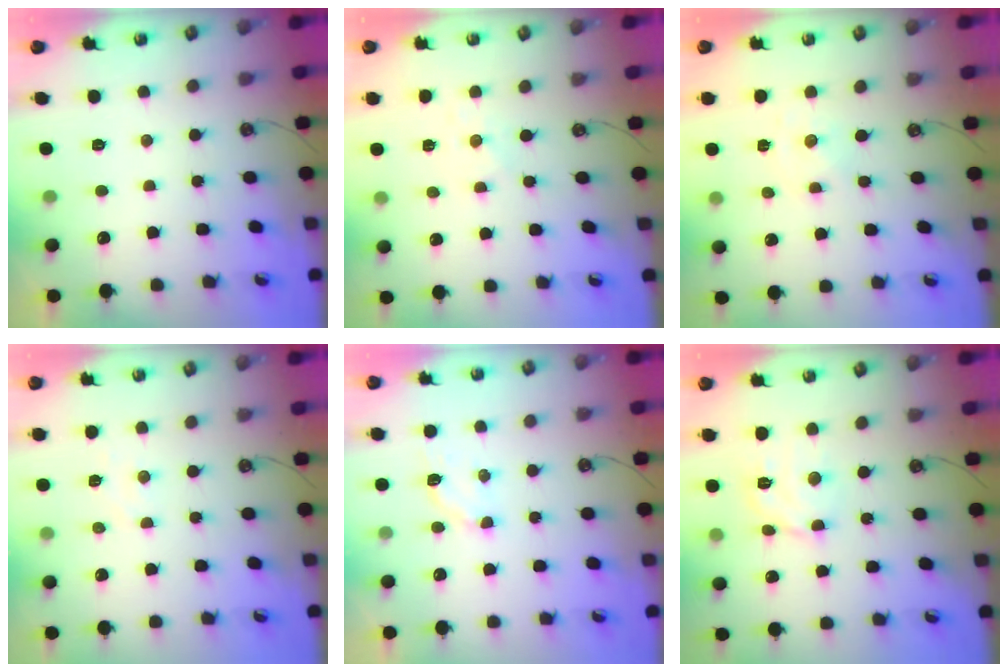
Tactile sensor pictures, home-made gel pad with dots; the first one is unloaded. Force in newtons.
{"total": 2.7, "press": 2.7, "slide": 0.4}
{"total": 0.0}
{"total": 4.5, "press": 4.5, "slide": 0.6}
{"total": 4.1, "press": 3.9, "slide": 1.2}
{"total": 10.0, "press": 10.0, "slide": 1.1}